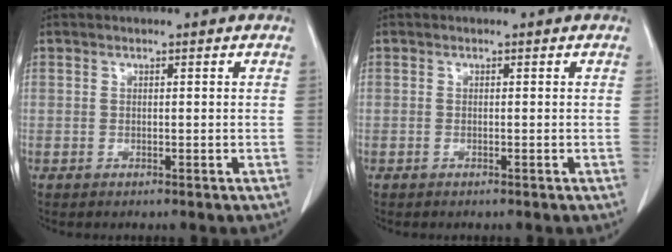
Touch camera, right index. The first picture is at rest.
{"total": 0.0}